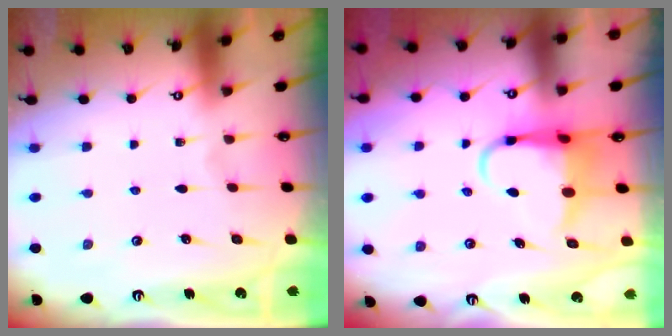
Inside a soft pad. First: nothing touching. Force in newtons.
{"total": 6.6, "press": 6.5, "slide": 1.2}